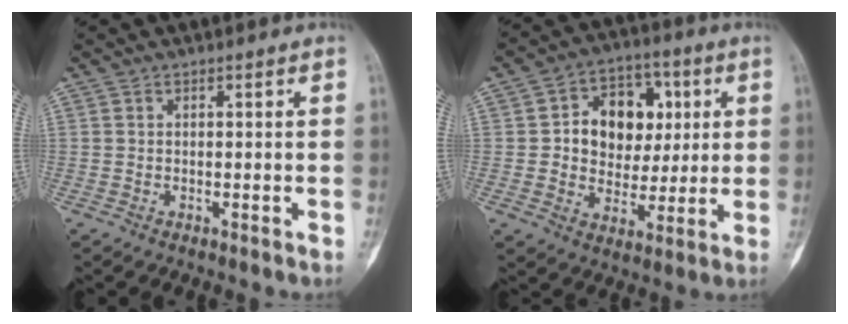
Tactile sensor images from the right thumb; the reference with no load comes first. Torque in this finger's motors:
{"motor_torque": [-0.64, 1.19, 0.47, -0.24, 0.06]}